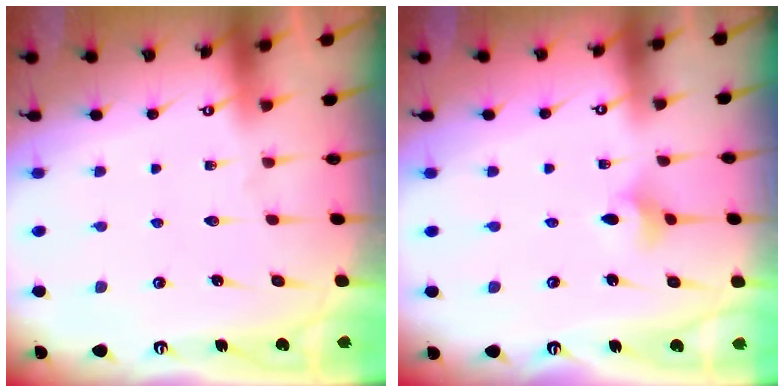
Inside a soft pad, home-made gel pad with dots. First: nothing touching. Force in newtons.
{"total": 3.6, "press": 3.6, "slide": 0.6}